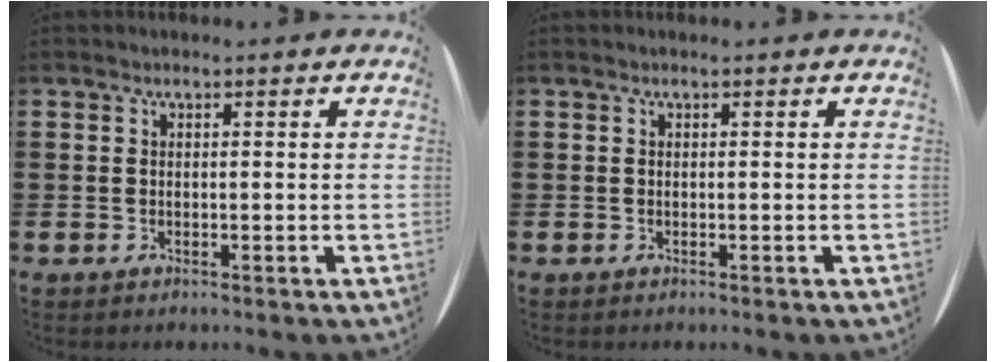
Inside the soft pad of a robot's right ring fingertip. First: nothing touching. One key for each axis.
{"total": 0.0}